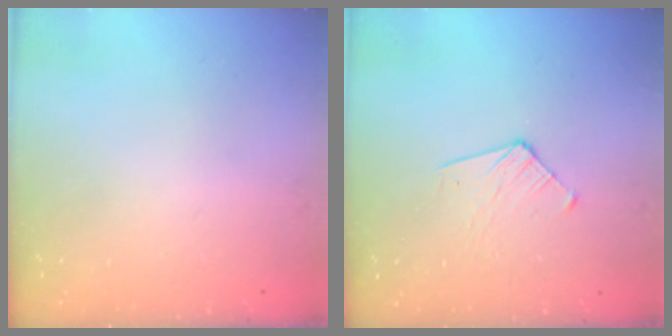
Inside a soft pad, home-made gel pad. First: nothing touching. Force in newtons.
{"total": 5.7, "press": 5.7, "slide": 0.4}